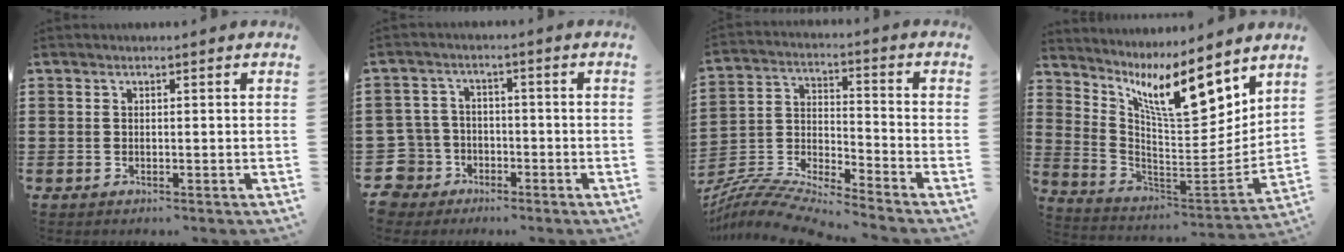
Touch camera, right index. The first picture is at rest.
{"total": 6.8, "force": [-3.6, 5.6, 1.3], "torque": [-0.085, 0.003, -0.080]}
{"total": 8.0, "force": [-7.8, 0.6, 1.9], "torque": [-0.057, -0.003, -0.163]}
{"total": 12.1, "force": [7.6, 3.6, 8.7], "torque": [-0.167, -0.037, 0.131]}